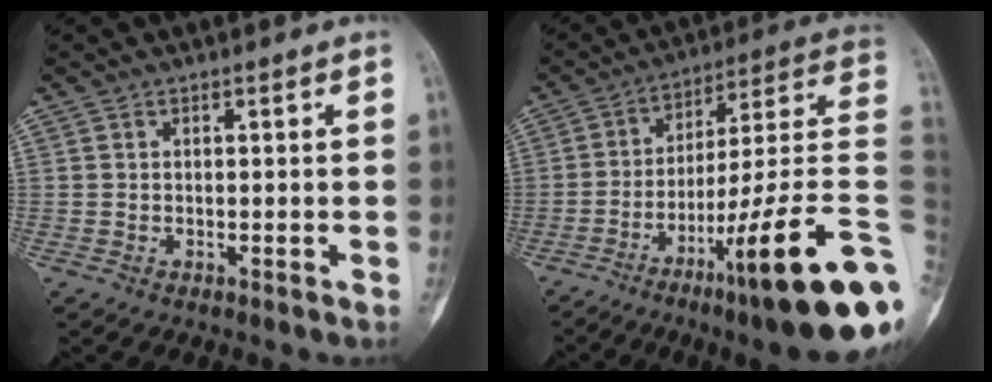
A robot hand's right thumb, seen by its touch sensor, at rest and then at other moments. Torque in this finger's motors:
{"motor_torque": [3.06, 1.38, 1.33, -1.44, 0.45]}